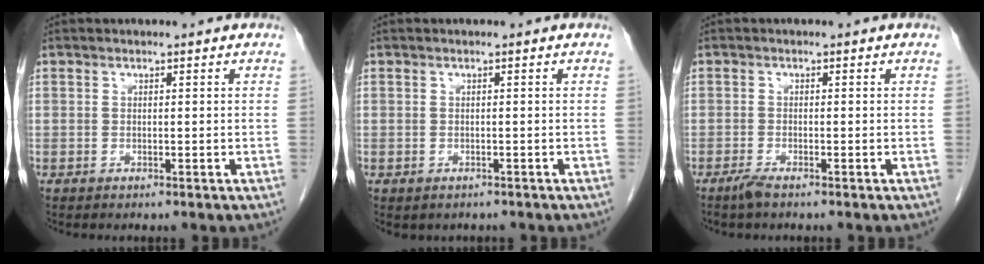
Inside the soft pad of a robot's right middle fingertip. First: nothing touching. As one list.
[{"total": 1.6, "force": [-1.2, 1.0, 0.3], "torque": [-0.013, -0.002, -0.012]}, {"total": 1.6, "force": [-1.3, 0.1, 0.9], "torque": [-0.027, -0.004, -0.026]}]